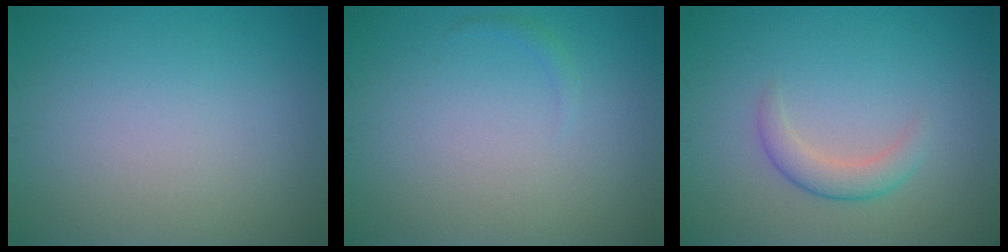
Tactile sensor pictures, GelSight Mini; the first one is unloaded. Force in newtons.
{"total": 0.6, "press": 0.6, "slide": 0.1}
{"total": 2.3, "press": 2.3, "slide": 0.1}